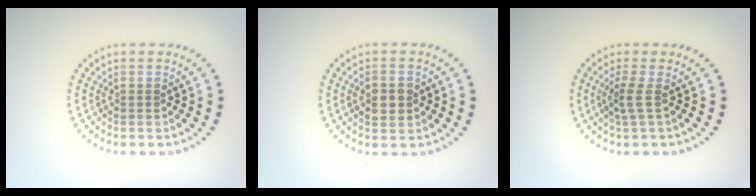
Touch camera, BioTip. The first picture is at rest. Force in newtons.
{"total": 2.9, "press": 2.9, "slide": 0.2}
{"total": 1.8, "press": 1.1, "slide": 1.4}